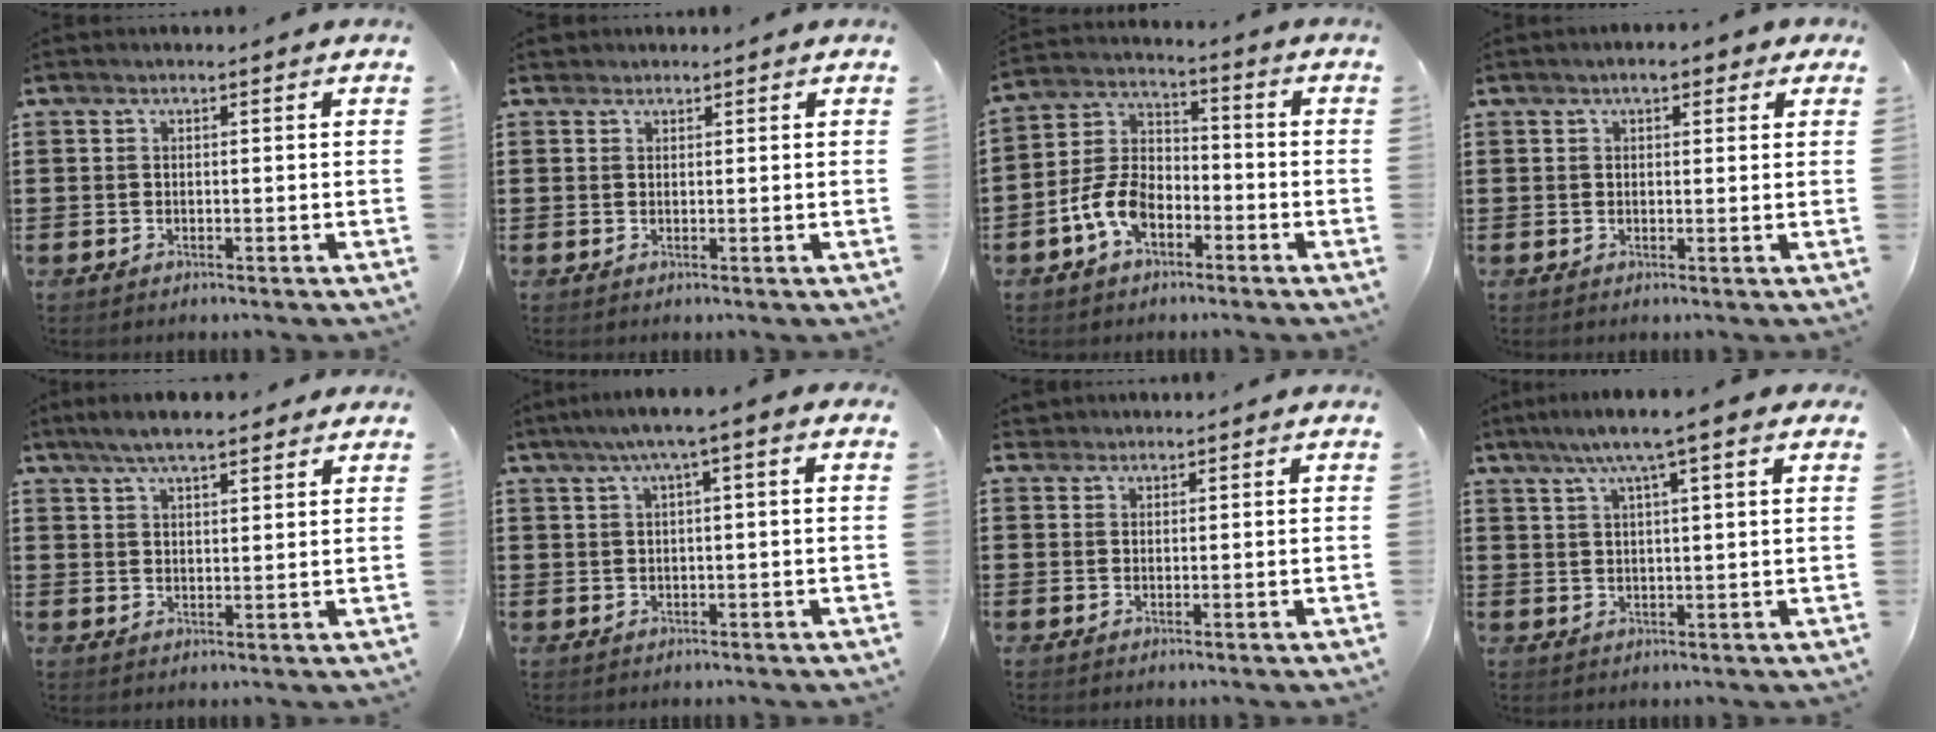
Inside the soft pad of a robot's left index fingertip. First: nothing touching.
{"total": 1.1, "force": [1.0, 0.6, 0.0], "torque": [-0.004, 0.003, 0.020]}
{"total": 7.9, "force": [-3.9, 4.7, 5.0], "torque": [-0.135, 0.007, -0.082]}
{"total": 2.3, "force": [1.4, 1.1, 1.5], "torque": [-0.026, 0.006, 0.022]}
{"total": 5.2, "force": [4.2, 1.2, 2.9], "torque": [-0.065, 0.001, 0.076]}
{"total": 3.0, "force": [0.3, 0.1, 3.0], "torque": [-0.056, 0.000, 0.002]}
{"total": 1.4, "force": [1.2, 0.7, 0.1], "torque": [-0.006, 0.004, 0.025]}
{"total": 5.7, "force": [3.7, 0.1, 4.4], "torque": [-0.095, 0.001, 0.061]}